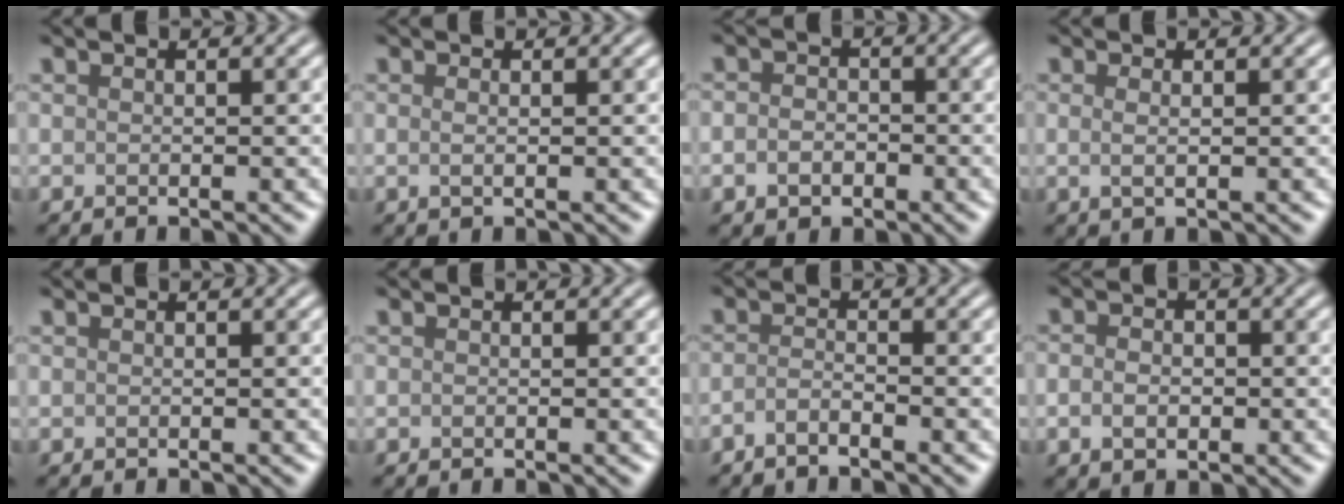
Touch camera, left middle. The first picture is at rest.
{"total": 0.8, "force": [0.1, 0.3, 0.7], "torque": [-0.013, 0.000, -0.002]}
{"total": 2.1, "force": [-0.8, 1.6, 1.1], "torque": [-0.019, -0.001, -0.020]}
{"total": 1.1, "force": [0.1, 0.3, 1.0], "torque": [-0.019, -0.001, 0.000]}
{"total": 0.0}
{"total": 0.0}
{"total": 1.5, "force": [-1.1, 0.3, 1.0], "torque": [-0.019, 0.000, -0.028]}
{"total": 2.4, "force": [-0.5, 1.7, 1.6], "torque": [-0.023, -0.004, -0.011]}